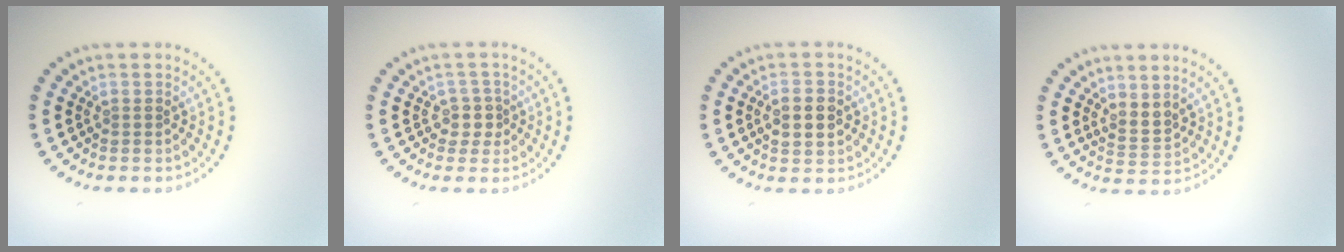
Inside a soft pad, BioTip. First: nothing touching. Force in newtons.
{"total": 1.7, "press": 1.4, "slide": 1.0}
{"total": 2.9, "press": 2.9, "slide": 0.0}
{"total": 2.0, "press": 1.4, "slide": 1.4}